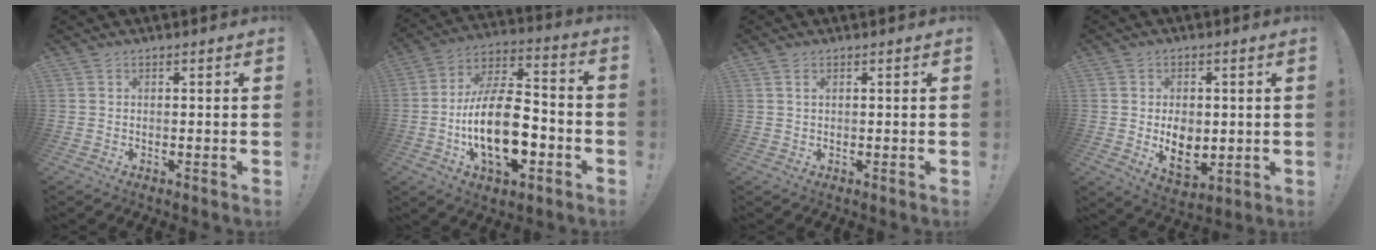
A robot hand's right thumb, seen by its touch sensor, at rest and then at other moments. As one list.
[{"total": 21.6, "force": [-5.8, 11.0, 17.7], "torque": [-0.337, 0.031, -0.091]}, {"total": 1.2, "force": [0.6, 0.5, 0.9], "torque": [-0.019, 0.002, 0.012]}, {"total": 8.6, "force": [0.2, 6.6, 5.5], "torque": [-0.074, -0.011, 0.010]}]